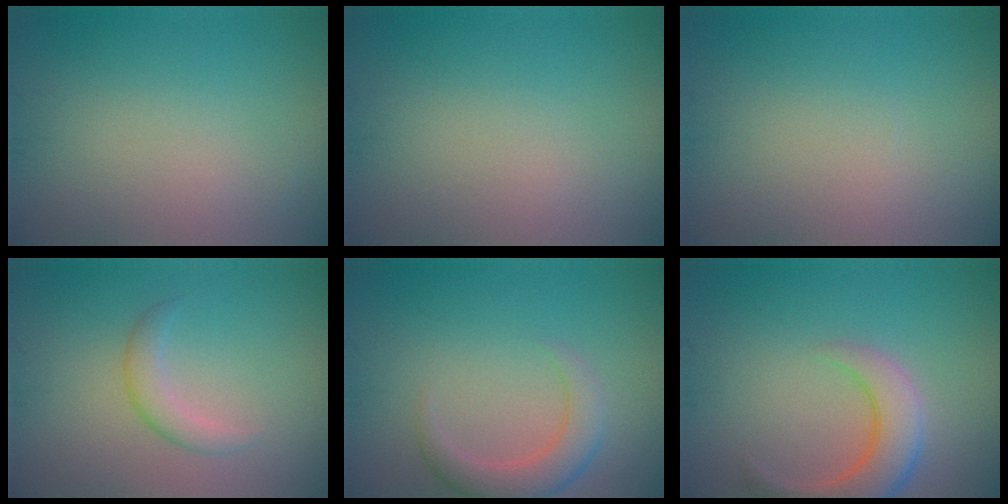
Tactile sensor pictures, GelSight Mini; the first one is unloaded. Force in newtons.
{"total": 0.0}
{"total": 0.0}
{"total": 1.8, "press": 1.8, "slide": 0.1}
{"total": 3.5, "press": 3.5, "slide": 0.2}
{"total": 5.4, "press": 5.4, "slide": 0.4}